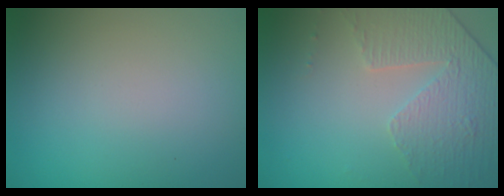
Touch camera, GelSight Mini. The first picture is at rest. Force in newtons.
{"total": 4.7, "press": 3.2, "slide": 3.4}